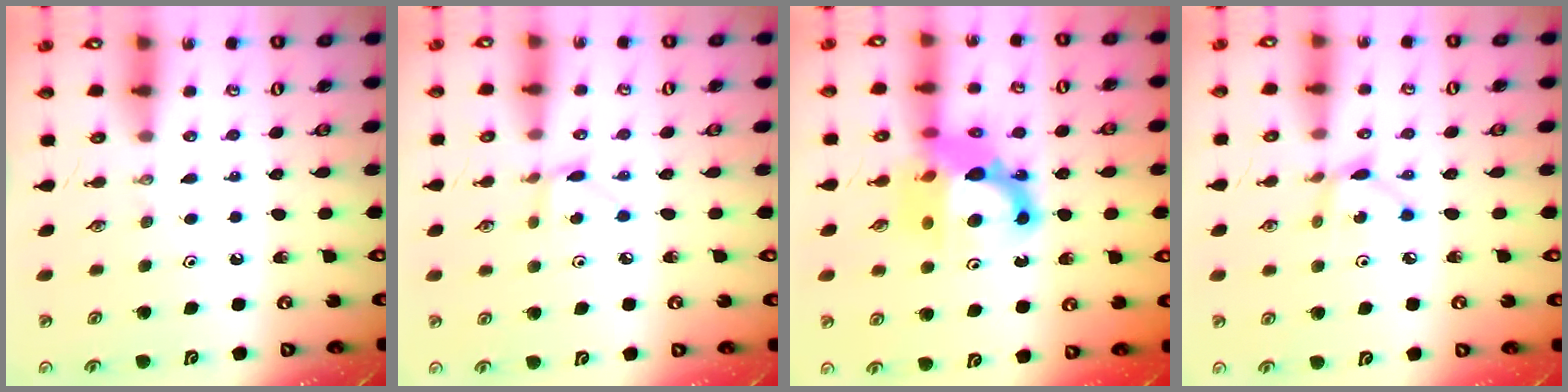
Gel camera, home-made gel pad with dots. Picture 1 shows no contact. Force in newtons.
{"total": 4.4, "press": 4.3, "slide": 0.4}
{"total": 12.9, "press": 12.7, "slide": 2.5}
{"total": 3.8, "press": 3.8, "slide": 0.0}